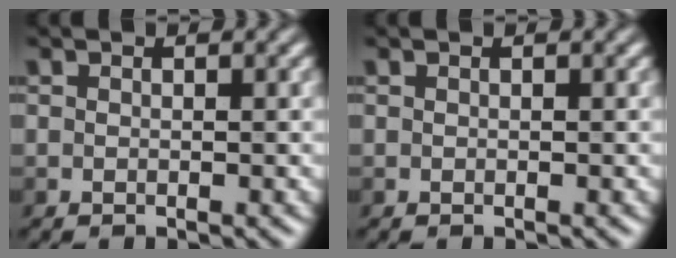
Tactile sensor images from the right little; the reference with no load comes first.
{"total": 0.0}